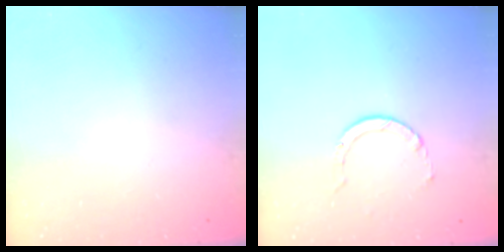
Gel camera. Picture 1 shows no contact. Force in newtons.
{"total": 2.9, "press": 2.9, "slide": 0.4}